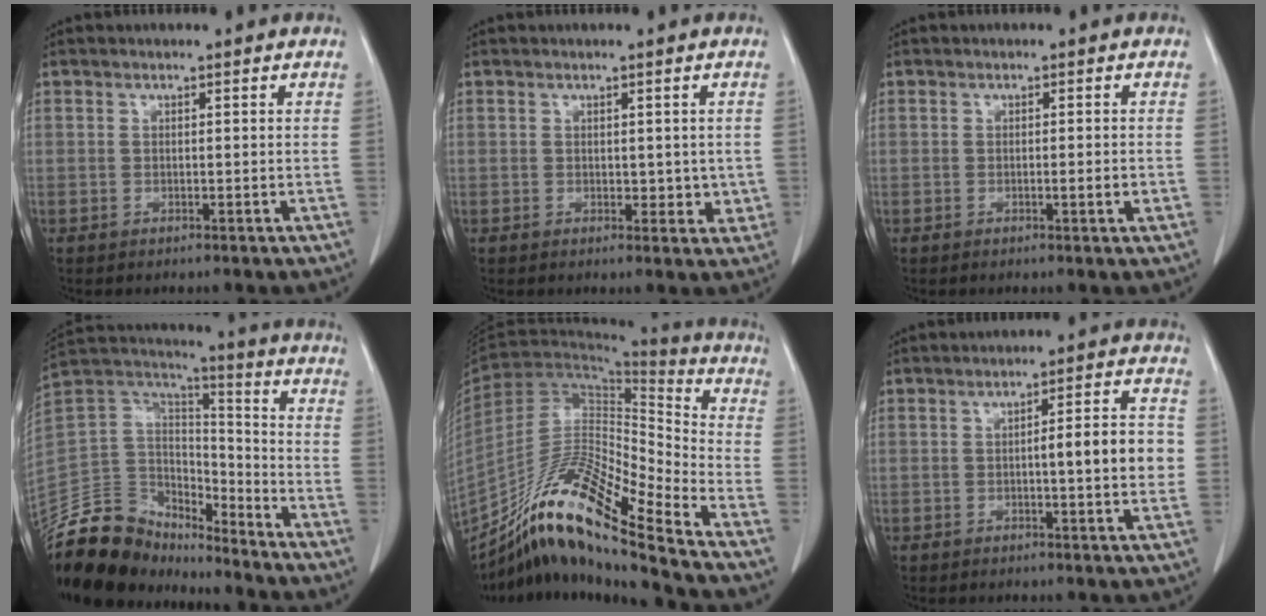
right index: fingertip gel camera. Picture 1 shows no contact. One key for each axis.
{"total": 2.9, "fx": 0.2, "fy": 2.0, "fz": 2.0, "tx": -0.013, "ty": -0.004, "tz": 0.007}
{"total": 1.7, "fx": -0.4, "fy": 0.1, "fz": 1.6, "tx": -0.023, "ty": -0.002, "tz": -0.005}
{"total": 16.8, "fx": -14.7, "fy": 6.7, "fz": 4.6, "tx": -0.078, "ty": 0.053, "tz": -0.273}
{"total": 18.4, "fx": -14.2, "fy": -0.1, "fz": 11.6, "tx": -0.213, "ty": 0.005, "tz": -0.263}
{"total": 7.4, "fx": -0.3, "fy": 1.0, "fz": 7.4, "tx": -0.100, "ty": 0.015, "tz": -0.005}